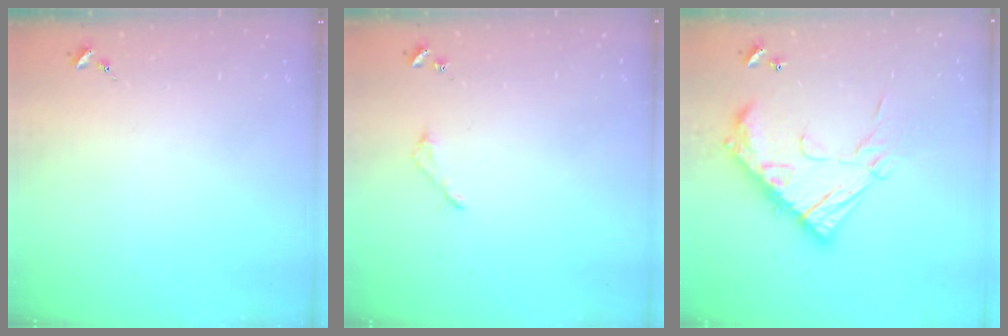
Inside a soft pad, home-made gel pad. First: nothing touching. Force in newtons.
{"total": 3.1, "press": 3.0, "slide": 0.3}
{"total": 21.7, "press": 21.6, "slide": 1.9}